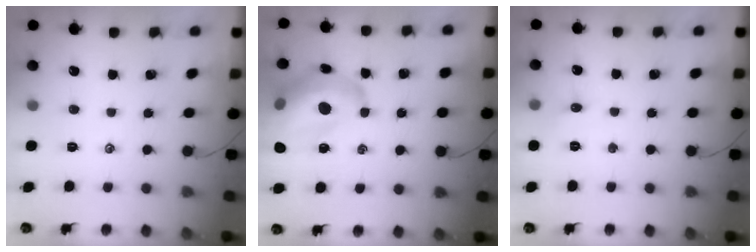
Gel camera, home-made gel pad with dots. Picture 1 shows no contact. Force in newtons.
{"total": 21.2, "press": 21.0, "slide": 3.3}
{"total": 3.8, "press": 3.6, "slide": 1.3}